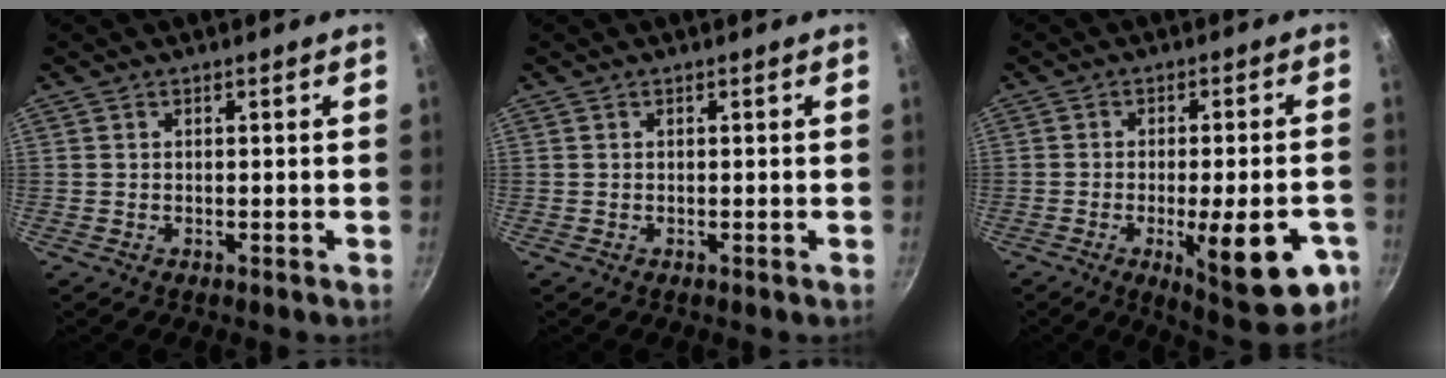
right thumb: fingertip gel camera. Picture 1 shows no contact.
{"total": 0.0}
{"total": 16.1, "force": [-5.9, 5.2, 14.1], "torque": [-0.158, 0.009, -0.069]}